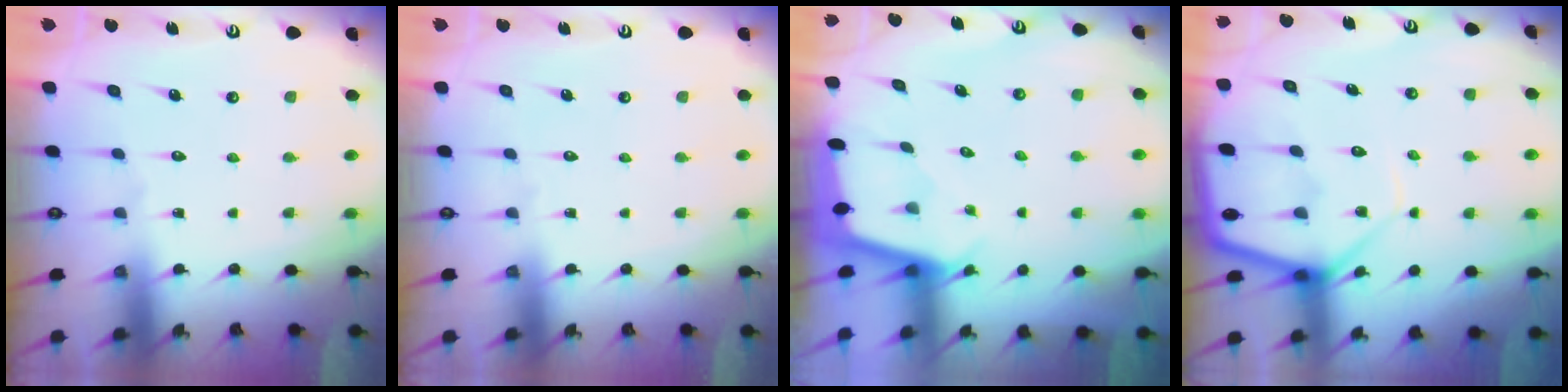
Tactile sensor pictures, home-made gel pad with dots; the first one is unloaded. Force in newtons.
{"total": 0.0}
{"total": 1.9, "press": 1.9, "slide": 0.2}
{"total": 11.1, "press": 11.0, "slide": 1.0}